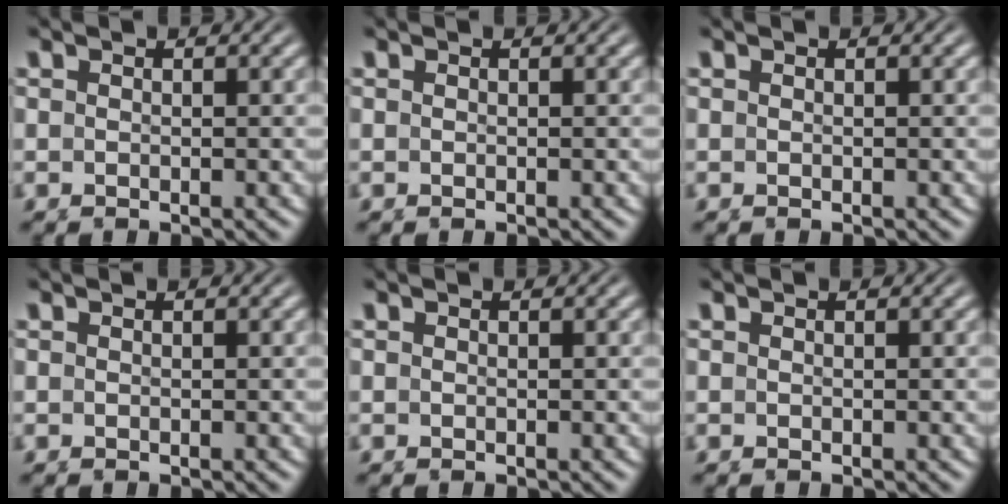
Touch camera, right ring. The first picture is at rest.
{"total": 0.0}
{"total": 0.0}
{"total": 0.0}
{"total": 0.0}
{"total": 0.0}